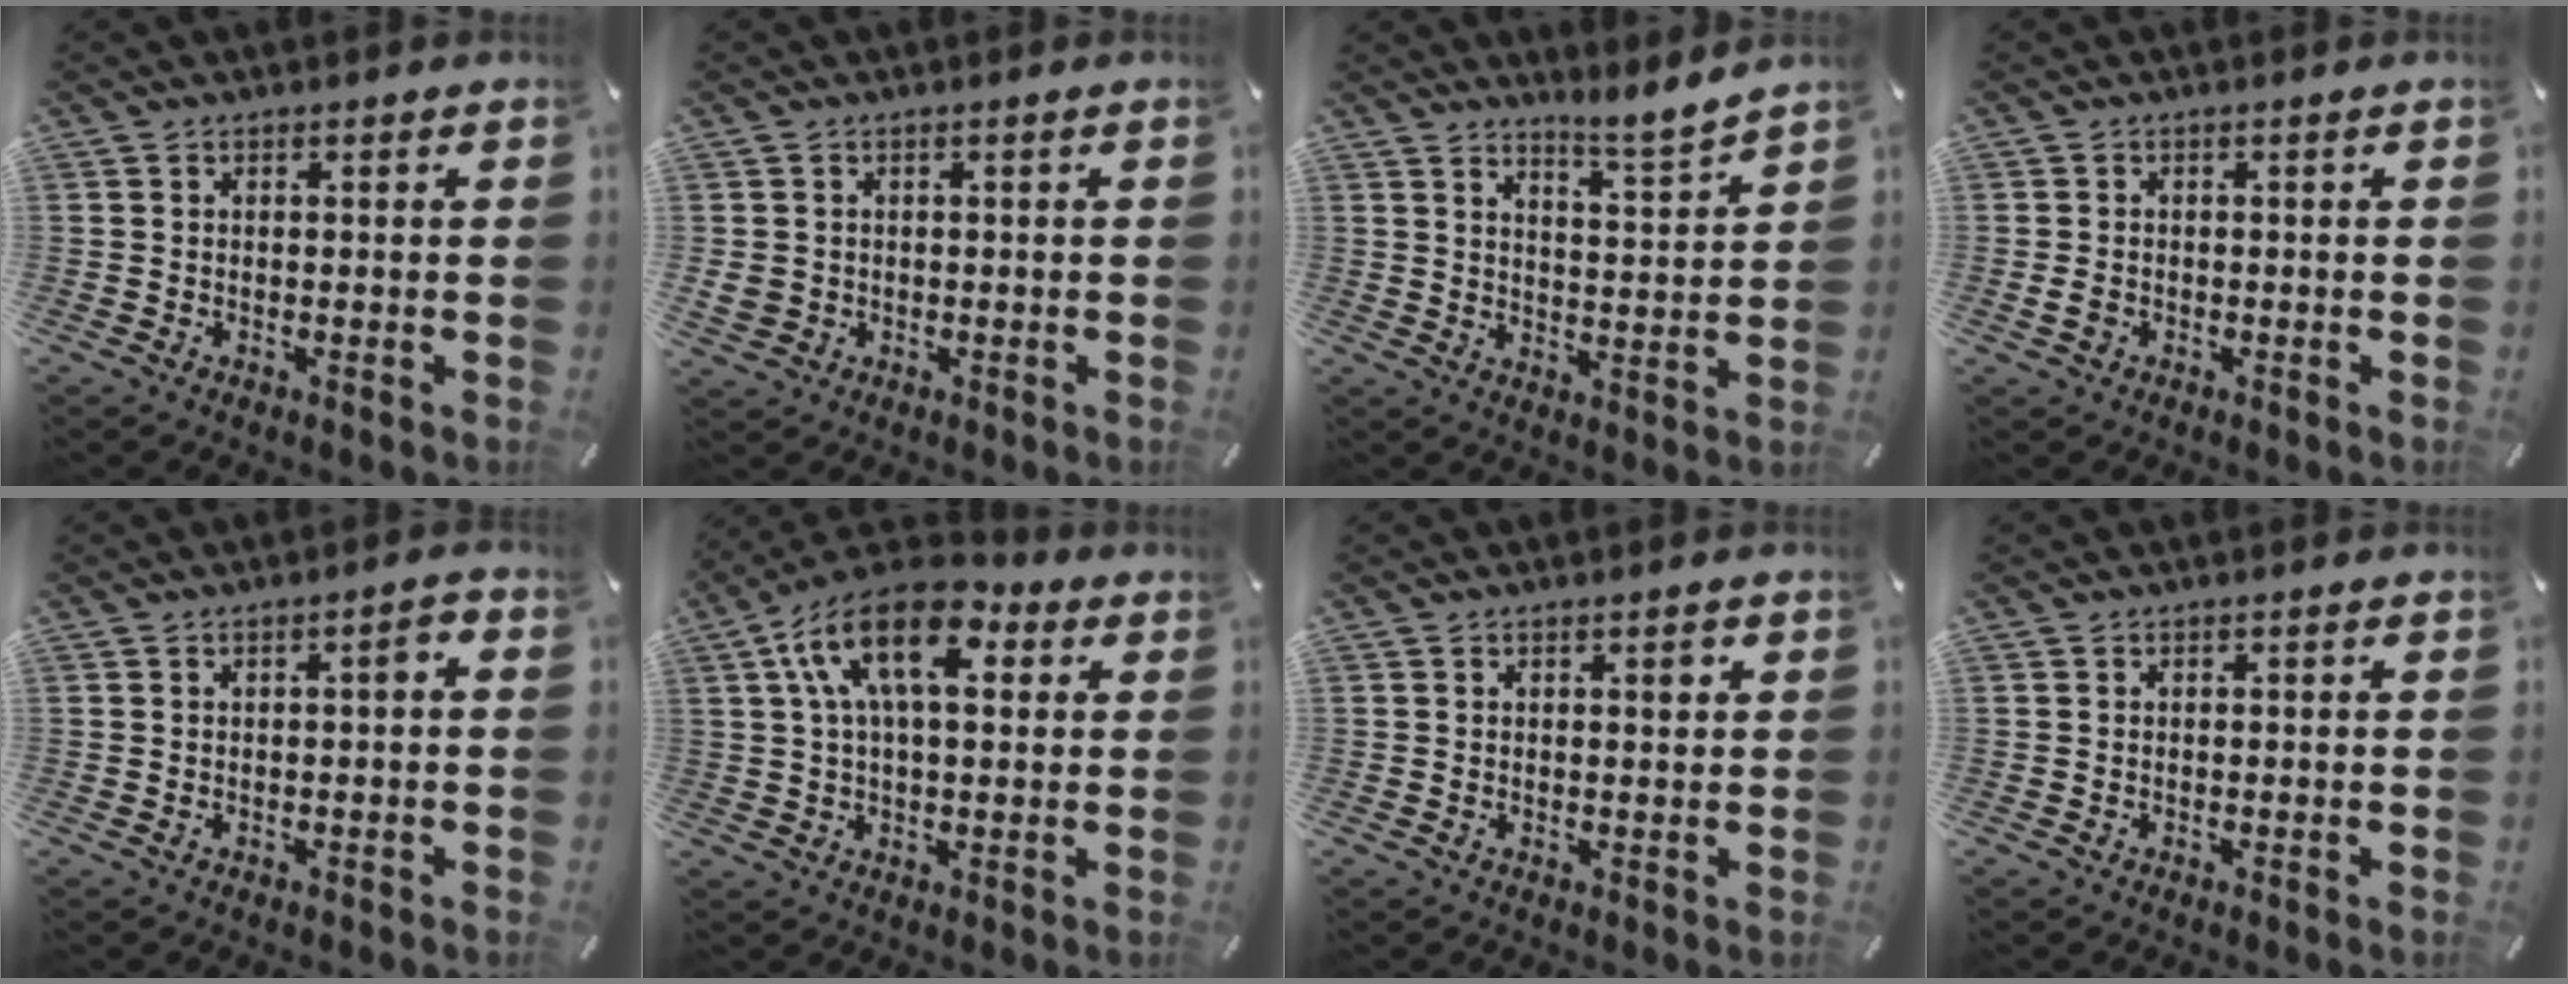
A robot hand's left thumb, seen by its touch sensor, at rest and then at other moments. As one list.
[{"total": 3.0, "force": [-0.1, 2.8, 1.1], "torque": [-0.021, 0.005, 0.000]}, {"total": 5.7, "force": [5.5, 0.1, 1.5], "torque": [-0.025, -0.047, 0.093]}, {"total": 1.6, "force": [-0.4, 1.1, 1.1], "torque": [-0.019, 0.001, -0.007]}, {"total": 2.5, "force": [-0.1, 0.7, 2.4], "torque": [-0.043, 0.009, -0.004]}, {"total": 15.5, "force": [5.1, 8.2, 12.2], "torque": [-0.228, 0.000, 0.088]}, {"total": 1.8, "force": [0.8, 0.7, 1.5], "torque": [-0.021, 0.000, 0.011]}, {"total": 0.0}]